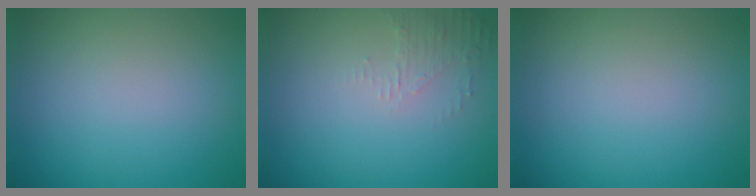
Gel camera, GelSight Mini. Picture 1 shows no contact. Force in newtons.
{"total": 1.6, "press": 1.5, "slide": 0.4}
{"total": 0.0}